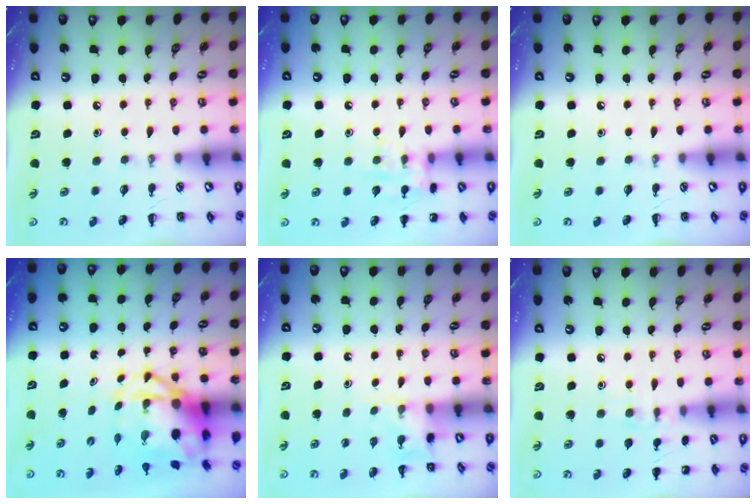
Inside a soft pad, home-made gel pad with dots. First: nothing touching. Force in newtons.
{"total": 9.7, "press": 9.7, "slide": 0.8}
{"total": 0.0}
{"total": 6.1, "press": 6.0, "slide": 1.3}
{"total": 4.5, "press": 4.4, "slide": 1.1}
{"total": 7.9, "press": 7.6, "slide": 2.1}